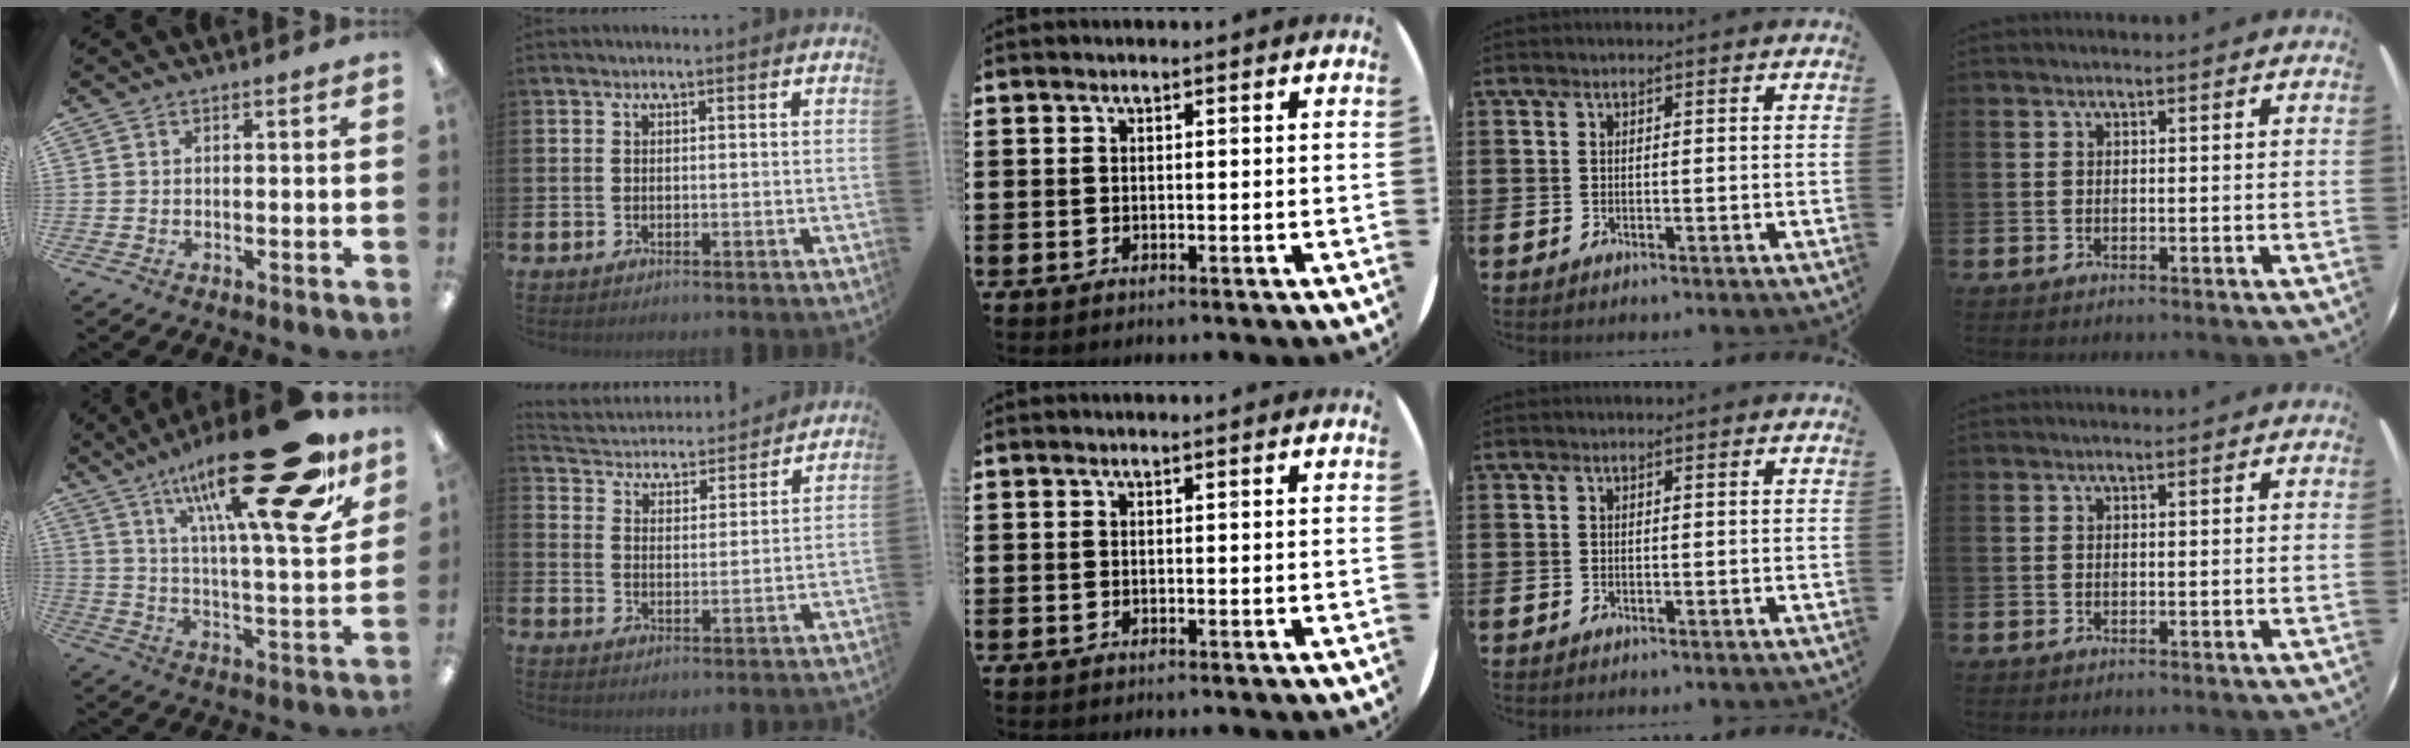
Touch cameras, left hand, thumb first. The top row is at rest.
{"thumb": {"total": 30.3, "force": [18.4, 8.5, 22.5], "torque": [-0.345, -0.106, 0.288]}, "index": {"total": 4.1, "force": [3.9, 1.2, -0.1], "torque": [-0.022, -0.041, 0.061]}}